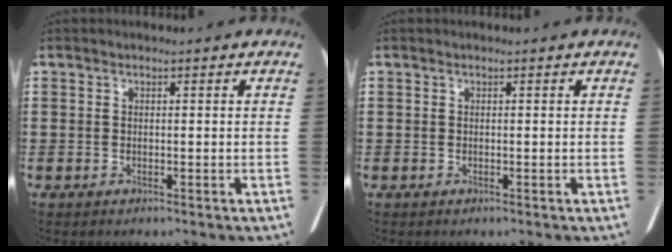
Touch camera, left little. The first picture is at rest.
{"total": 0.0}